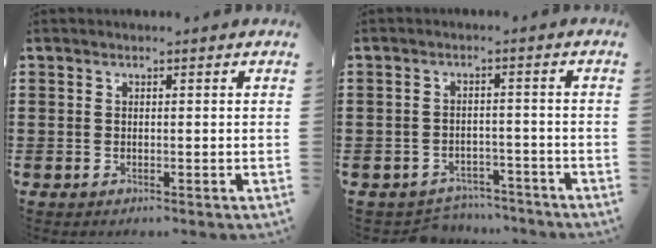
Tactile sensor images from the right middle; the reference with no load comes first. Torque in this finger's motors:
{"motor_torque": [0.29, 0.07, 0.01, 0.01]}